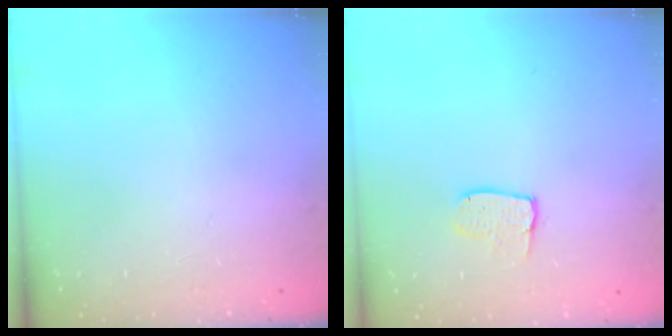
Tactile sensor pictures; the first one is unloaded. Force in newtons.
{"total": 5.1, "press": 5.1, "slide": 0.4}